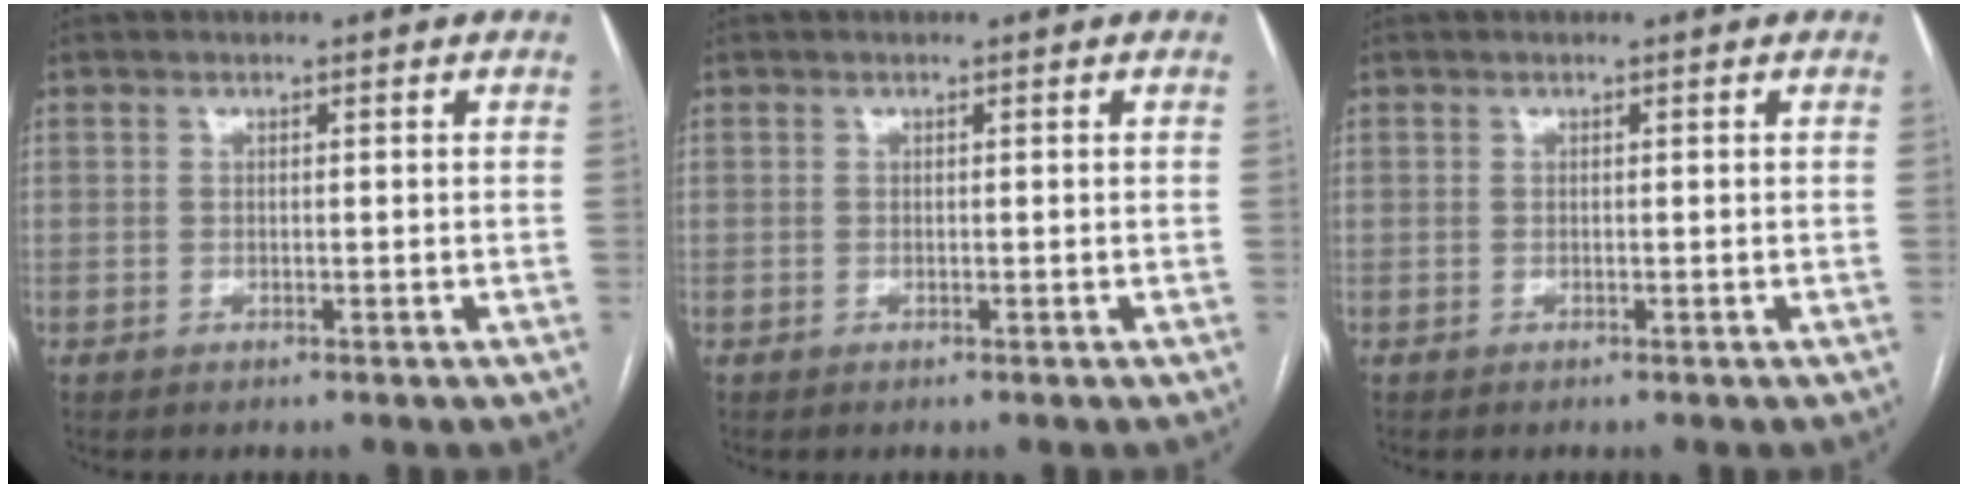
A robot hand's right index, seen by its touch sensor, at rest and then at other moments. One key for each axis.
{"total": 0.0}
{"total": 0.0}